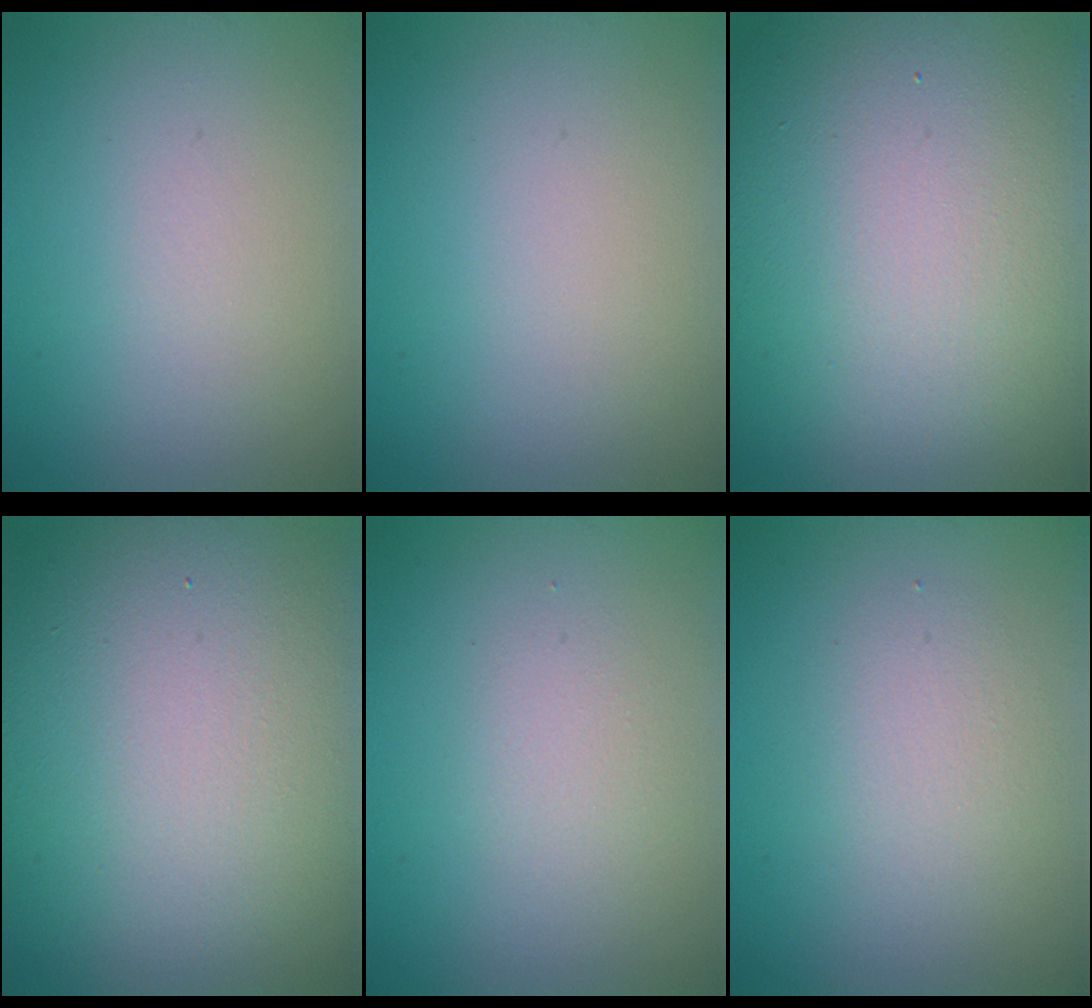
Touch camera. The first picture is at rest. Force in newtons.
{"total": 0.0}
{"total": 21.4, "press": 21.4, "slide": 0.5}
{"total": 17.1, "press": 17.1, "slide": 0.8}
{"total": 1.3, "press": 1.3, "slide": 0.0}
{"total": 2.1, "press": 2.1, "slide": 0.0}